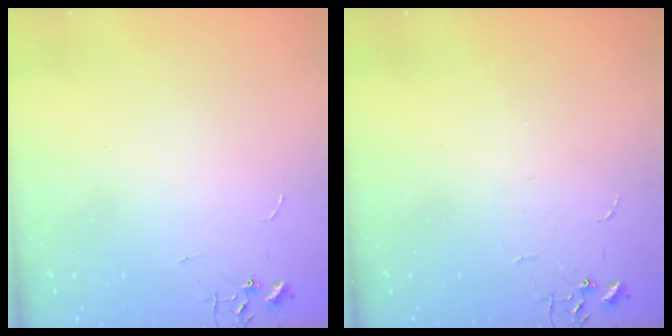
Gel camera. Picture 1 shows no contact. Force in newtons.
{"total": 0.0}